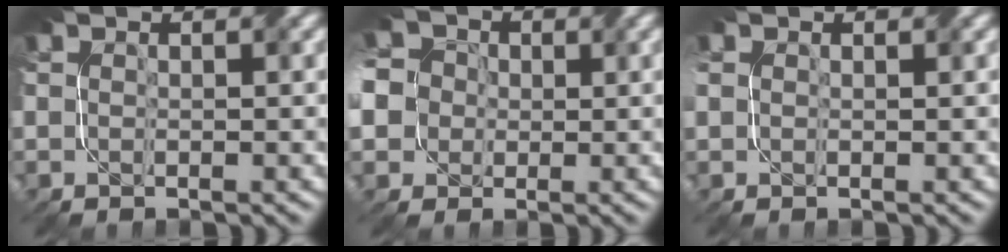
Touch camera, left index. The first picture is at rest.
{"total": 8.9, "force": [-1.0, 8.0, 3.7], "torque": [-0.089, 0.012, -0.052]}
{"total": 1.9, "force": [0.1, 1.6, 1.0], "torque": [-0.009, -0.001, 0.002]}